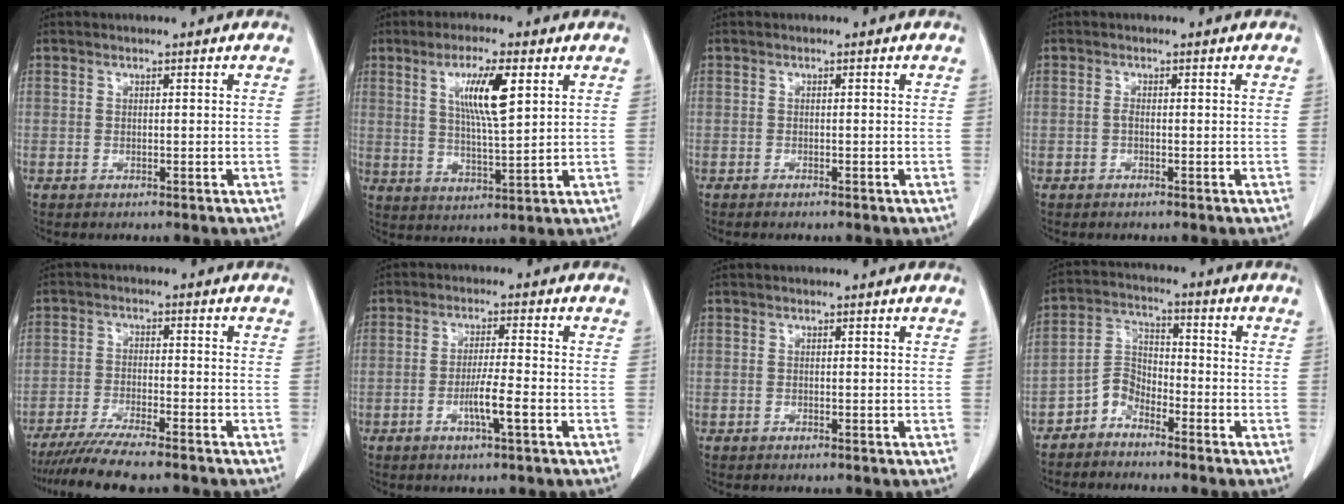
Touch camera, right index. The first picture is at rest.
{"total": 8.8, "force": [3.3, 1.1, 8.1], "torque": [-0.149, -0.002, 0.059]}
{"total": 1.1, "force": [-0.9, 0.1, 0.6], "torque": [-0.014, -0.003, -0.011]}
{"total": 0.6, "force": [-0.2, 0.2, 0.5], "torque": [-0.011, 0.001, -0.005]}
{"total": 9.6, "force": [-8.2, 0.3, 5.0], "torque": [-0.078, -0.024, -0.134]}
{"total": 4.7, "force": [-1.8, -0.1, 4.4], "torque": [-0.077, -0.005, -0.033]}
{"total": 0.0}
{"total": 4.7, "force": [-3.6, 2.7, 1.3], "torque": [-0.022, 0.009, -0.077]}